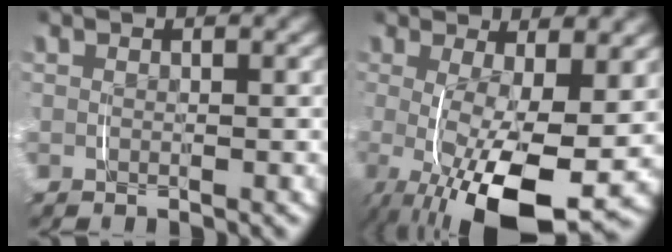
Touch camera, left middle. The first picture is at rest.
{"total": 10.3, "force": [-1.8, 4.2, 9.3], "torque": [-0.168, -0.030, -0.015]}